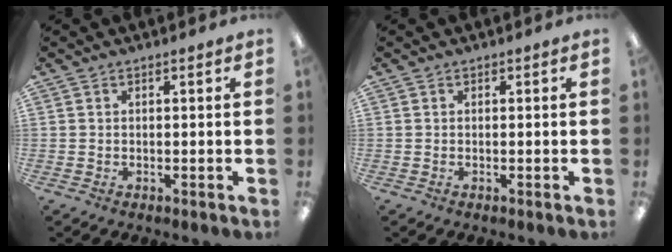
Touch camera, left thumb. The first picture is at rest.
{"total": 0.0}